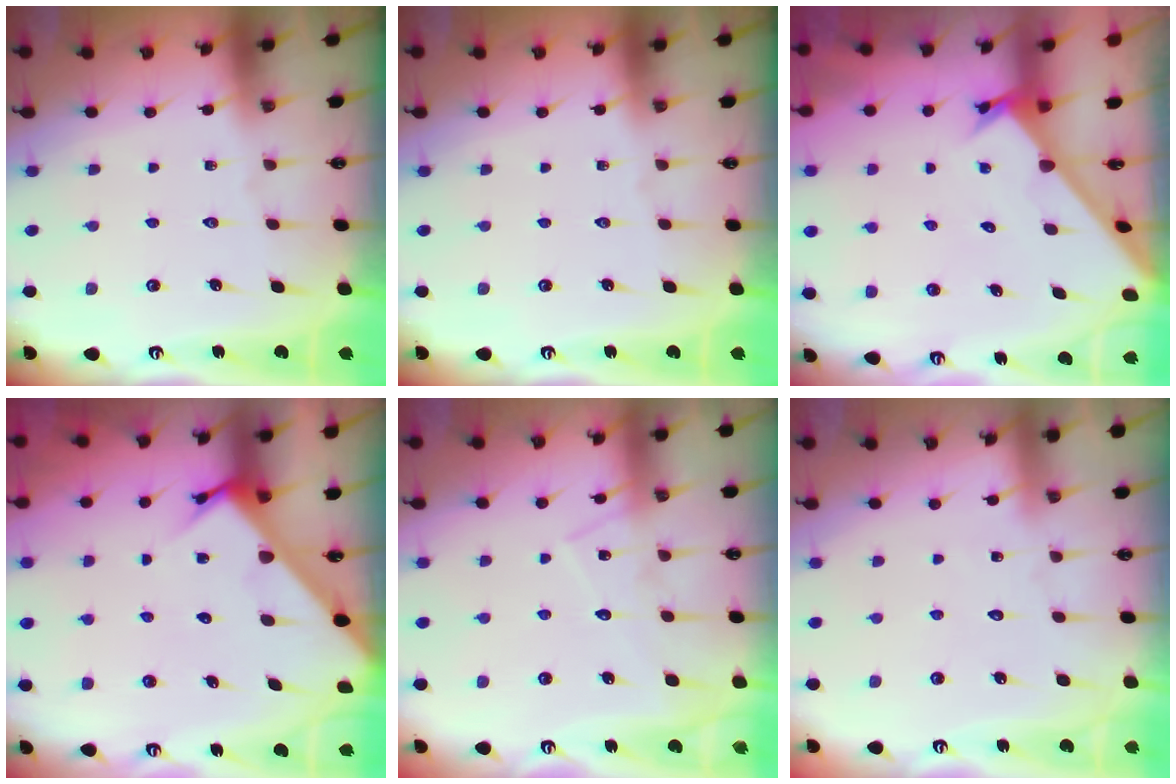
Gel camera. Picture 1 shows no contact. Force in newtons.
{"total": 0.0}
{"total": 2.4, "press": 2.4, "slide": 0.2}
{"total": 3.9, "press": 3.9, "slide": 0.4}
{"total": 10.0, "press": 10.0, "slide": 0.6}
{"total": 3.9, "press": 3.9, "slide": 0.3}